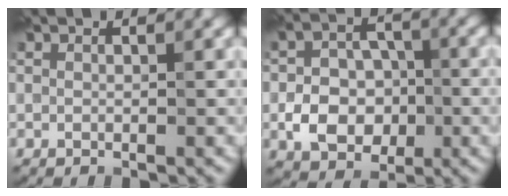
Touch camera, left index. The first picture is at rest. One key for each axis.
{"total": 5.5, "fx": -1.6, "fy": 3.9, "fz": 3.5, "tx": -0.059, "ty": 0.001, "tz": -0.029}